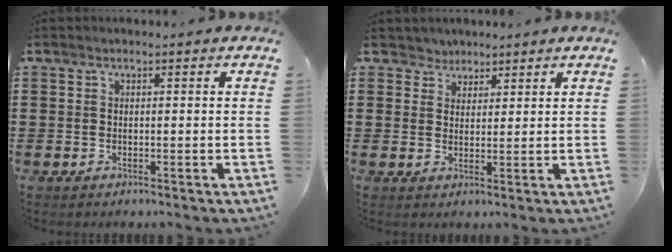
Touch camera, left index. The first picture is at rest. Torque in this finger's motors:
{"motor_torque": [0.16, -0.18, -0.03, -0.03]}